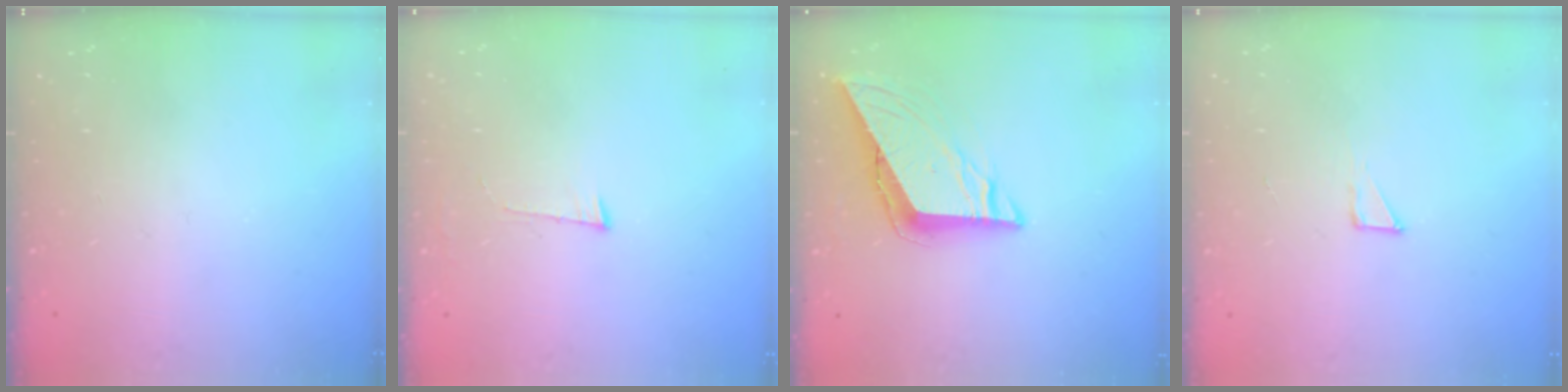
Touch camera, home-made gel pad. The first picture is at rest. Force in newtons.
{"total": 4.5, "press": 4.0, "slide": 2.0}
{"total": 8.3, "press": 8.3, "slide": 1.0}
{"total": 3.0, "press": 3.0, "slide": 0.3}